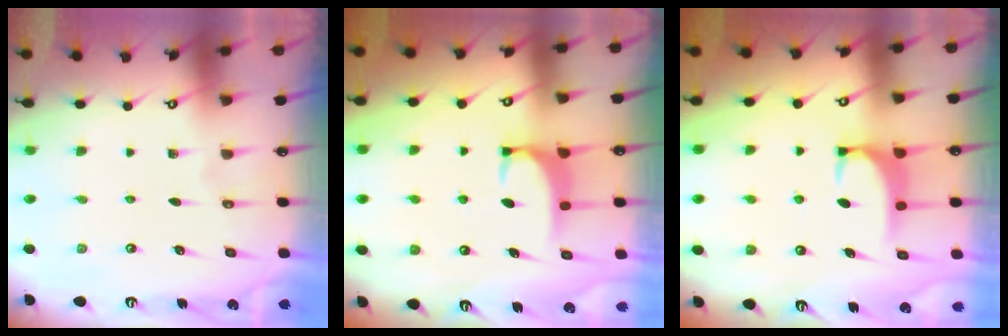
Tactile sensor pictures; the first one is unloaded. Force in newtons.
{"total": 1.9, "press": 1.8, "slide": 0.5}
{"total": 1.7, "press": 1.7, "slide": 0.5}